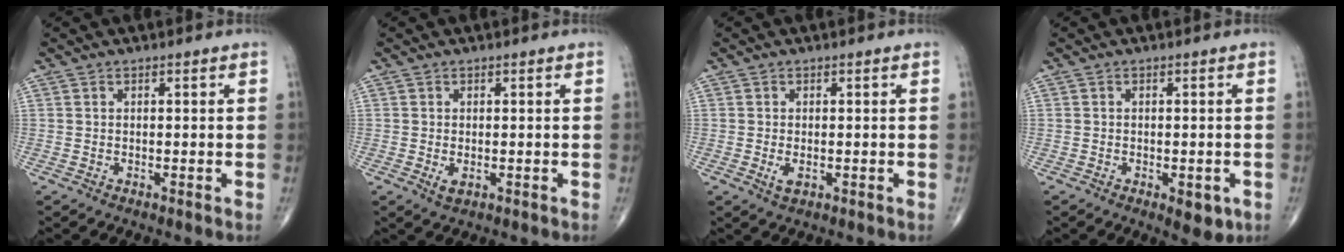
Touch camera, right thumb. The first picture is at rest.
{"total": 1.8, "force": [-0.4, 1.0, 1.4], "torque": [-0.027, -0.004, -0.004]}
{"total": 2.1, "force": [-0.5, 1.1, 1.8], "torque": [-0.036, -0.005, -0.008]}
{"total": 4.1, "force": [-1.5, 1.9, 3.3], "torque": [-0.031, -0.003, -0.013]}